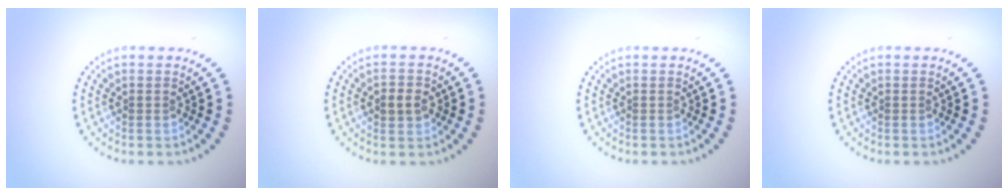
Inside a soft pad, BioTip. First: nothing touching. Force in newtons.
{"total": 2.1, "press": 2.1, "slide": 0.3}
{"total": 0.0}
{"total": 0.0}